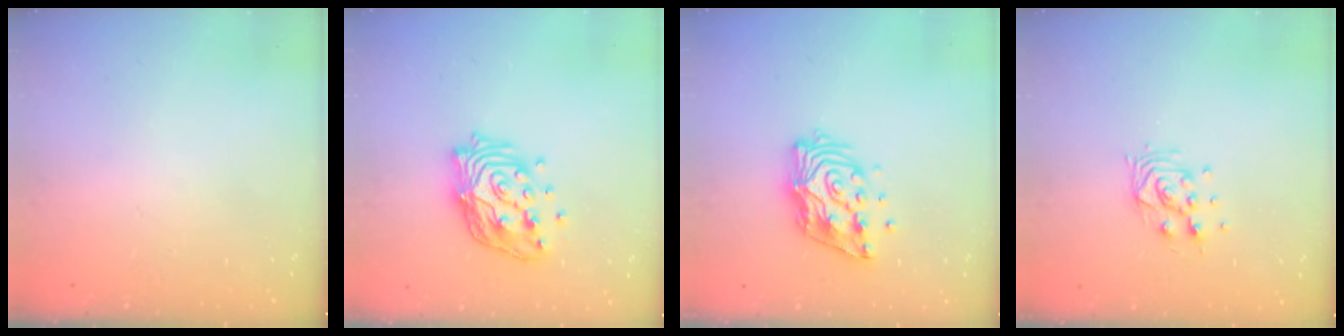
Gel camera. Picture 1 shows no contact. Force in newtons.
{"total": 15.6, "press": 15.6, "slide": 1.3}
{"total": 13.0, "press": 12.9, "slide": 1.1}
{"total": 9.0, "press": 8.9, "slide": 1.5}